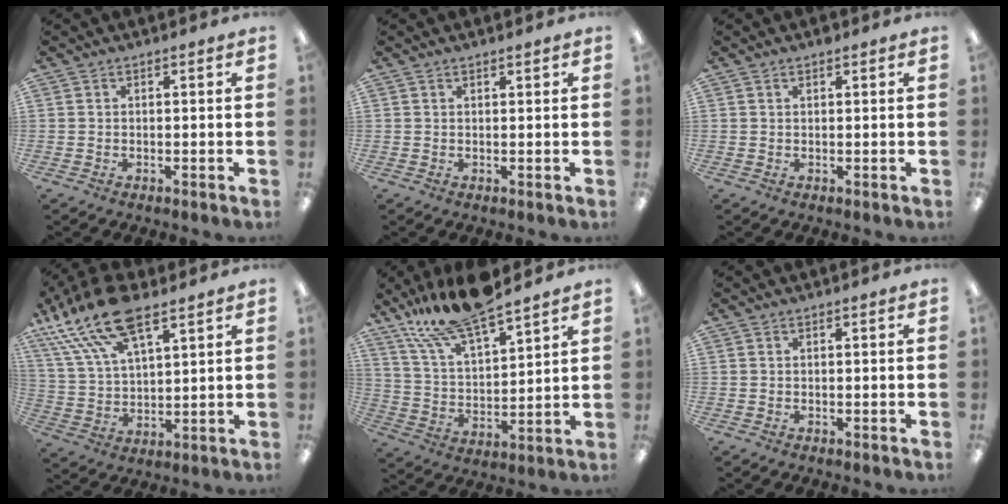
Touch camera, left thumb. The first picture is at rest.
{"total": 0.8, "force": [0.7, 0.2, 0.2], "torque": [0.003, -0.003, 0.011]}
{"total": 0.8, "force": [0.7, 0.4, 0.4], "torque": [-0.001, -0.002, 0.010]}
{"total": 18.6, "force": [12.0, 7.7, 11.9], "torque": [-0.254, -0.044, 0.214]}
{"total": 16.3, "force": [13.9, 4.1, 7.6], "torque": [-0.163, -0.077, 0.248]}
{"total": 0.0}